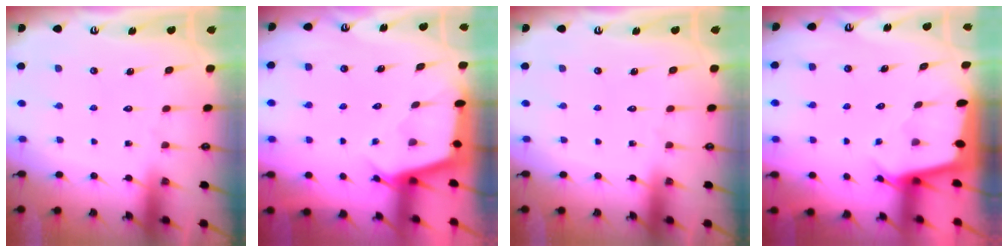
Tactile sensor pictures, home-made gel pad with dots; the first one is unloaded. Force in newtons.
{"total": 2.5, "press": 2.5, "slide": 0.1}
{"total": 0.0}
{"total": 2.2, "press": 2.2, "slide": 0.1}